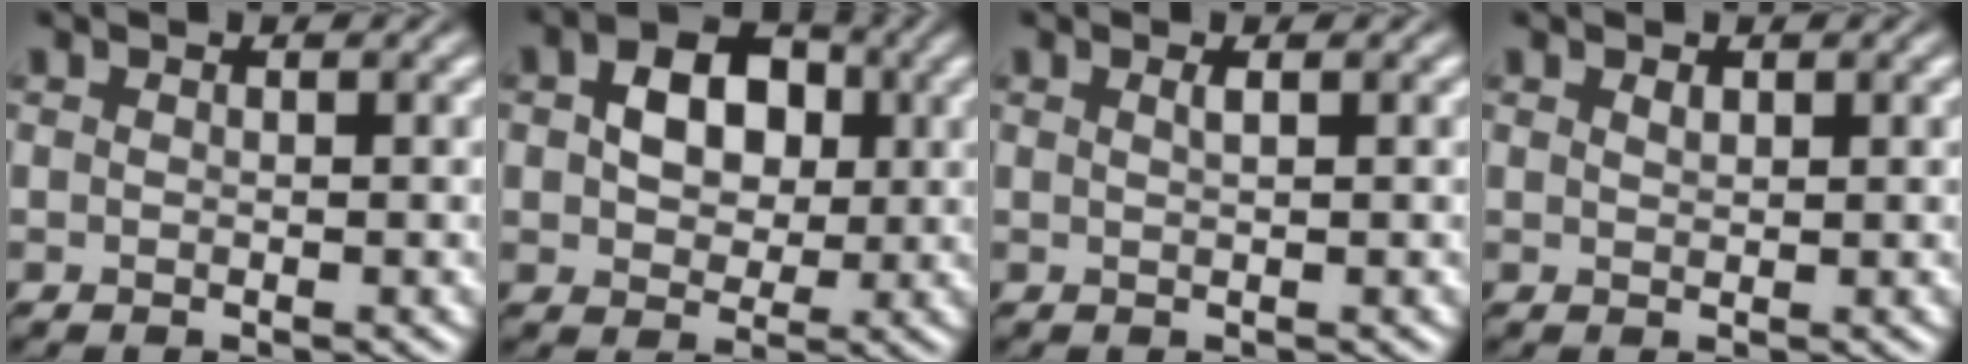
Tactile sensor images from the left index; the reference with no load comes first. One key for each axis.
{"total": 5.9, "fx": 1.0, "fy": 4.2, "fz": 4.0, "tx": -0.068, "ty": 0.009, "tz": 0.005}
{"total": 0.9, "fx": 0.4, "fy": 0.3, "fz": 0.8, "tx": -0.009, "ty": 0.003, "tz": 0.004}
{"total": 0.7, "fx": 0.5, "fy": 0.3, "fz": 0.3, "tx": -0.007, "ty": -0.002, "tz": 0.011}